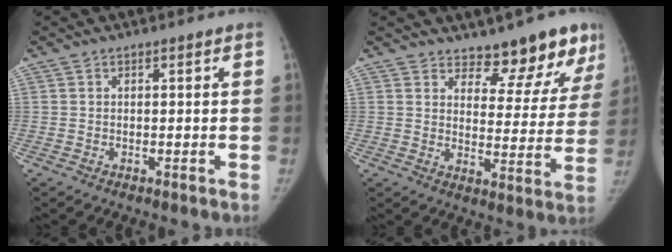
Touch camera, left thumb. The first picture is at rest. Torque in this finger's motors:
{"motor_torque": [-0.18, 0.39, -0.10, -0.04, -0.07]}